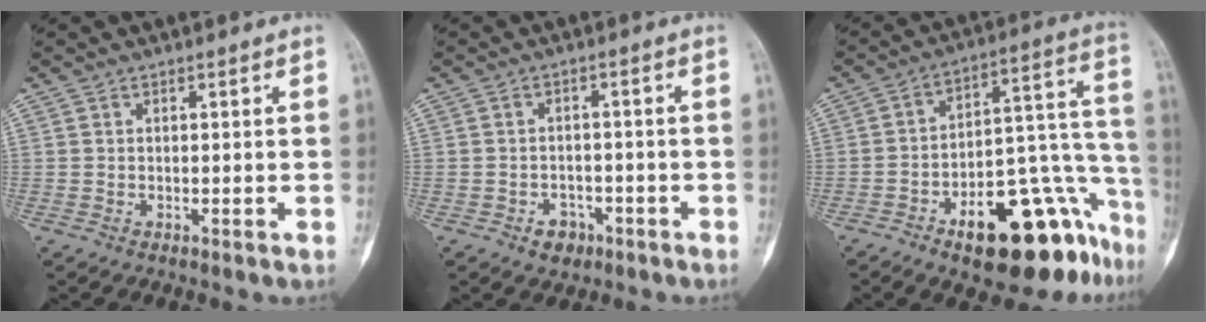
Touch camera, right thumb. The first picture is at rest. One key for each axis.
{"total": 3.7, "fx": -2.0, "fy": 2.8, "fz": 1.3, "tx": -0.001, "ty": 0.017, "tz": -0.026}
{"total": 23.4, "fx": -13.1, "fy": 9.5, "fz": 16.9, "tx": -0.136, "ty": 0.113, "tz": -0.186}